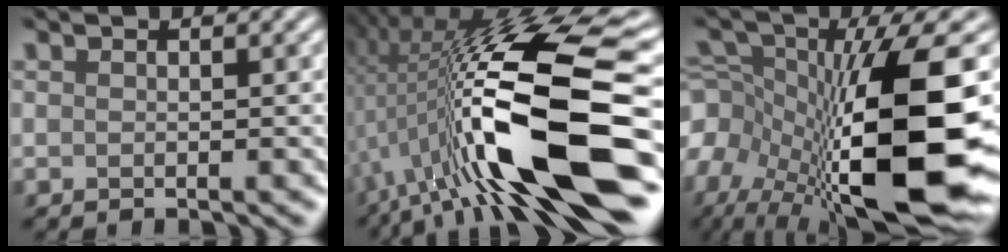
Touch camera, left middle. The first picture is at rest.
{"total": 14.7, "force": [-1.5, 4.2, 14.0], "torque": [-0.240, 0.005, -0.035]}
{"total": 18.3, "force": [-4.7, 8.1, 15.7], "torque": [-0.292, -0.007, -0.078]}